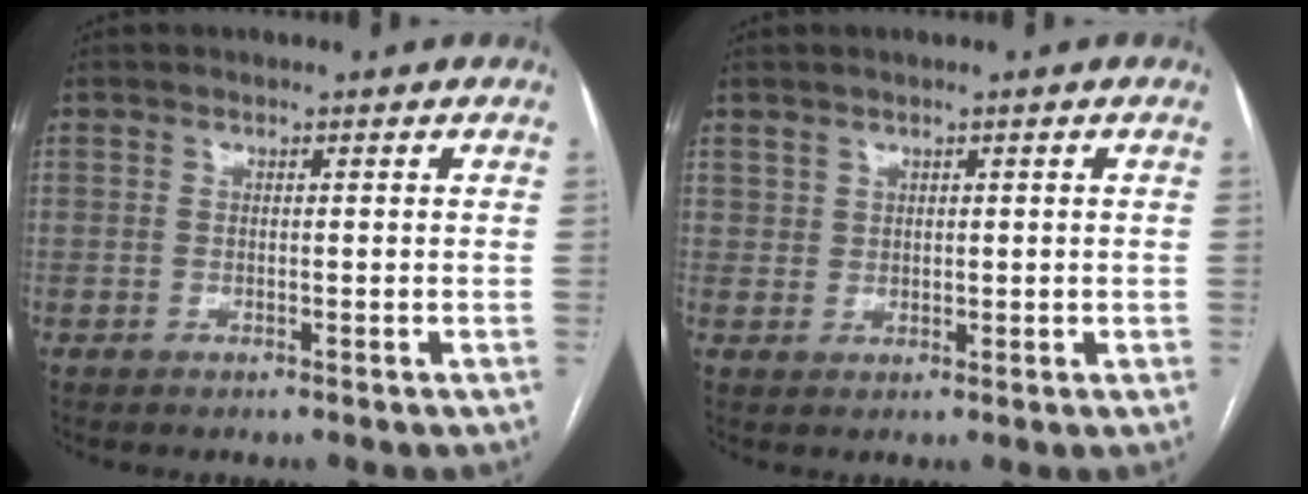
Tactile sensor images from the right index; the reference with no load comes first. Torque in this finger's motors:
{"motor_torque": [0.05, 0.13, 0.05, 0.00]}